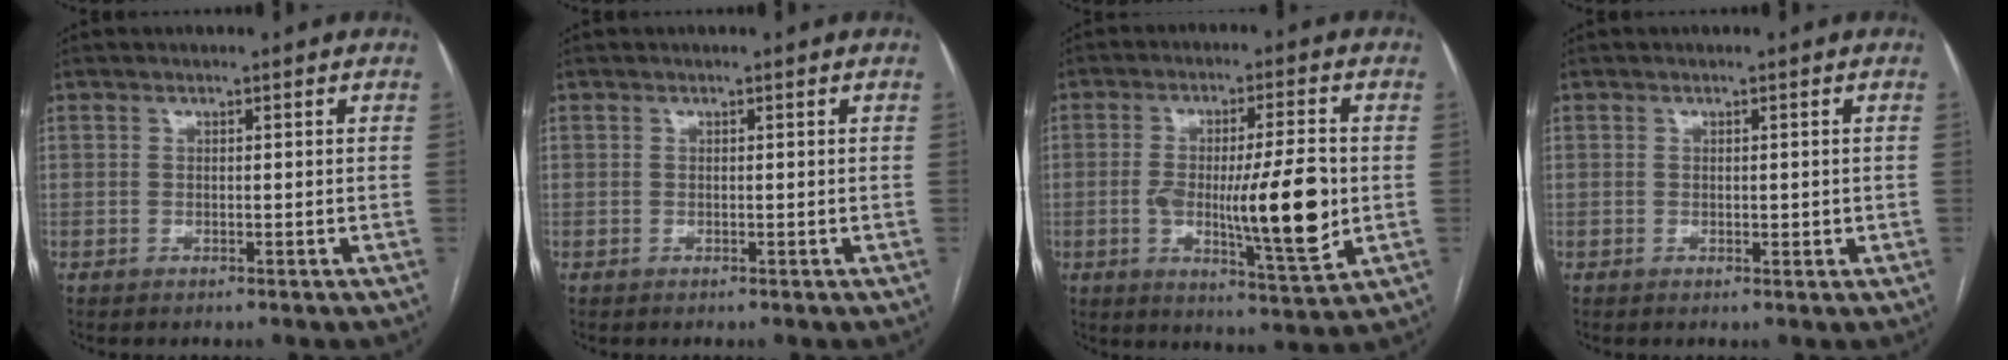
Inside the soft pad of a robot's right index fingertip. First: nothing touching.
{"total": 0.0}
{"total": 13.6, "force": [-1.3, 2.4, 13.3], "torque": [-0.214, -0.007, -0.015]}
{"total": 1.2, "force": [-0.1, 0.7, 1.0], "torque": [-0.013, -0.001, 0.001]}